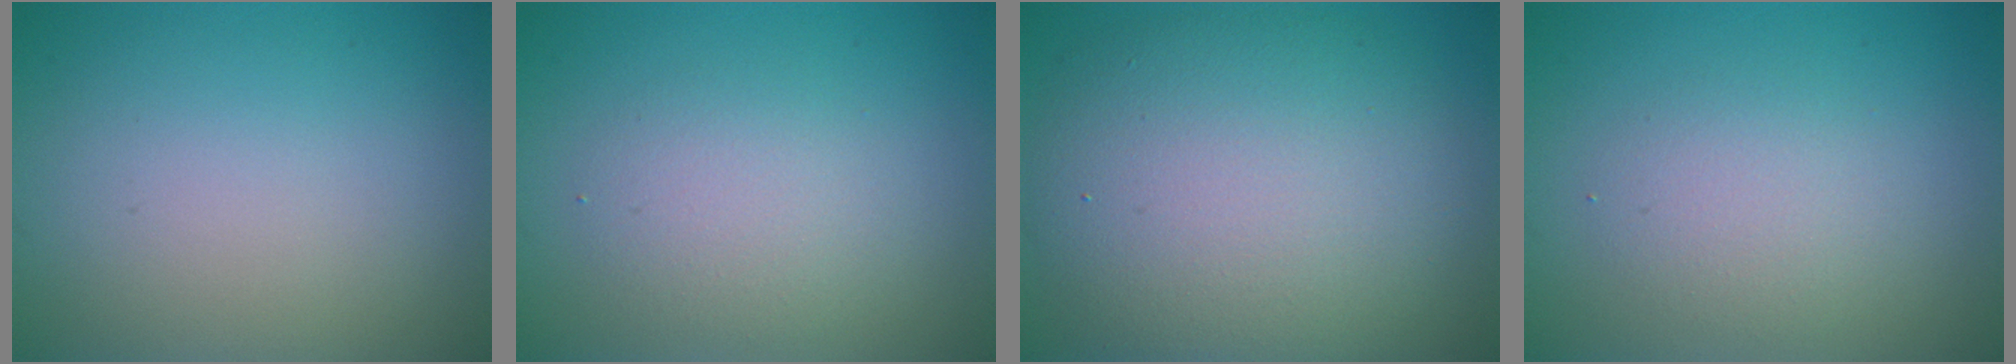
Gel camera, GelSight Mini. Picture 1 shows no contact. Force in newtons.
{"total": 2.6, "press": 2.6, "slide": 0.3}
{"total": 10.5, "press": 10.5, "slide": 0.5}
{"total": 2.4, "press": 2.4, "slide": 0.2}